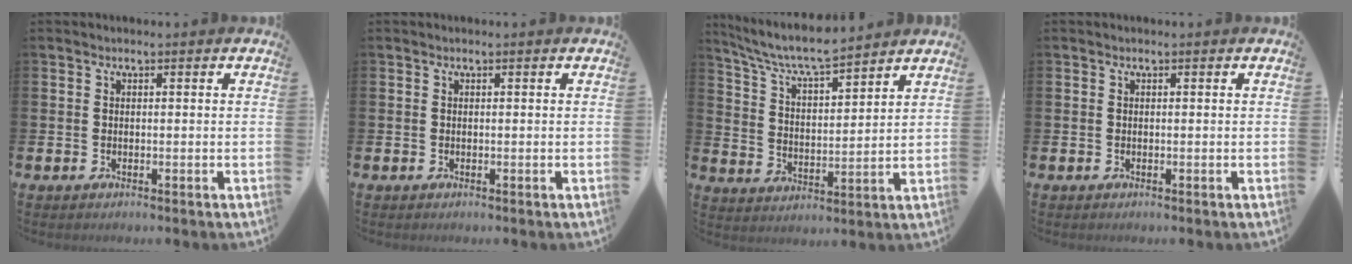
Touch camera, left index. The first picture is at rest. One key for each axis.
{"total": 0.0}
{"total": 7.1, "fx": 6.6, "fy": 0.6, "fz": 2.6, "tx": -0.082, "ty": -0.039, "tz": 0.115}
{"total": 0.0}